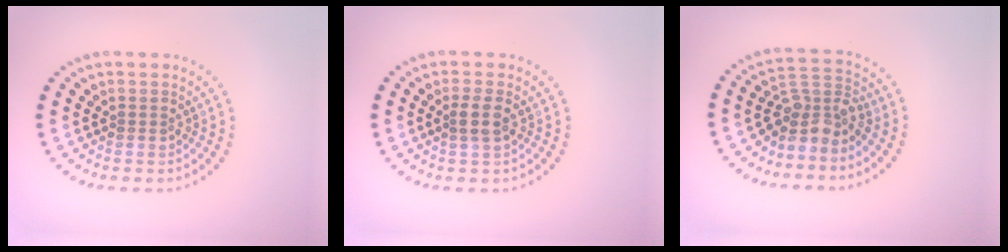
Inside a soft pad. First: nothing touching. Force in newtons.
{"total": 1.8, "press": 1.6, "slide": 0.7}
{"total": 3.6, "press": 2.8, "slide": 2.3}